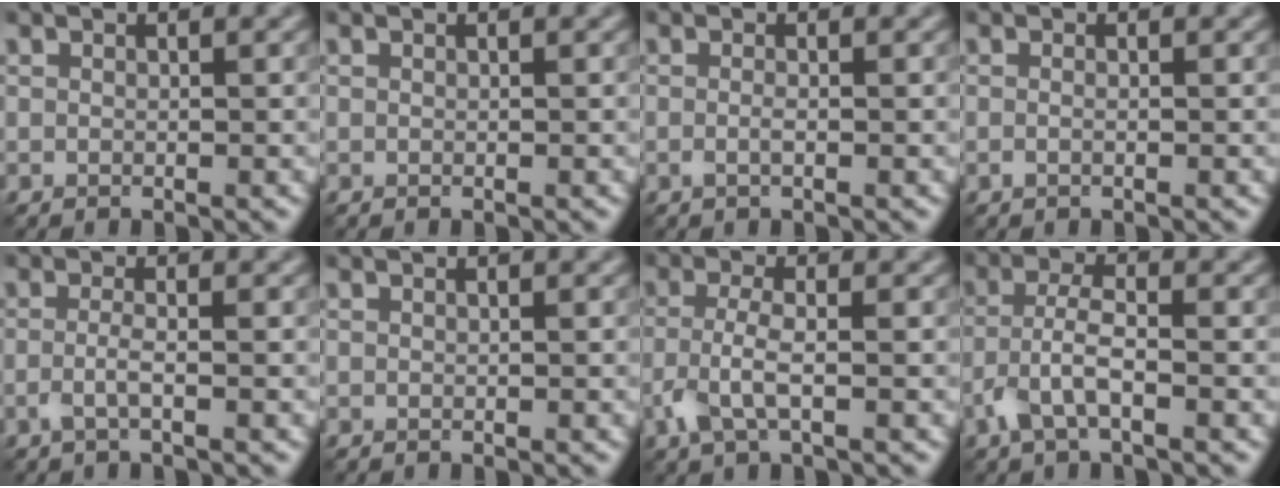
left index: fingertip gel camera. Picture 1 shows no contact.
{"total": 0.0}
{"total": 0.9, "force": [-0.2, 0.1, 0.8], "torque": [-0.017, -0.003, -0.005]}
{"total": 0.6, "force": [-0.2, 0.2, 0.5], "torque": [-0.012, -0.005, -0.006]}
{"total": 1.7, "force": [-0.5, 0.4, 1.6], "torque": [-0.031, -0.003, -0.013]}
{"total": 0.0}
{"total": 3.2, "force": [-1.2, 1.1, 2.7], "torque": [-0.067, 0.000, -0.030]}
{"total": 3.5, "force": [-1.6, 1.3, 2.8], "torque": [-0.064, 0.004, -0.038]}